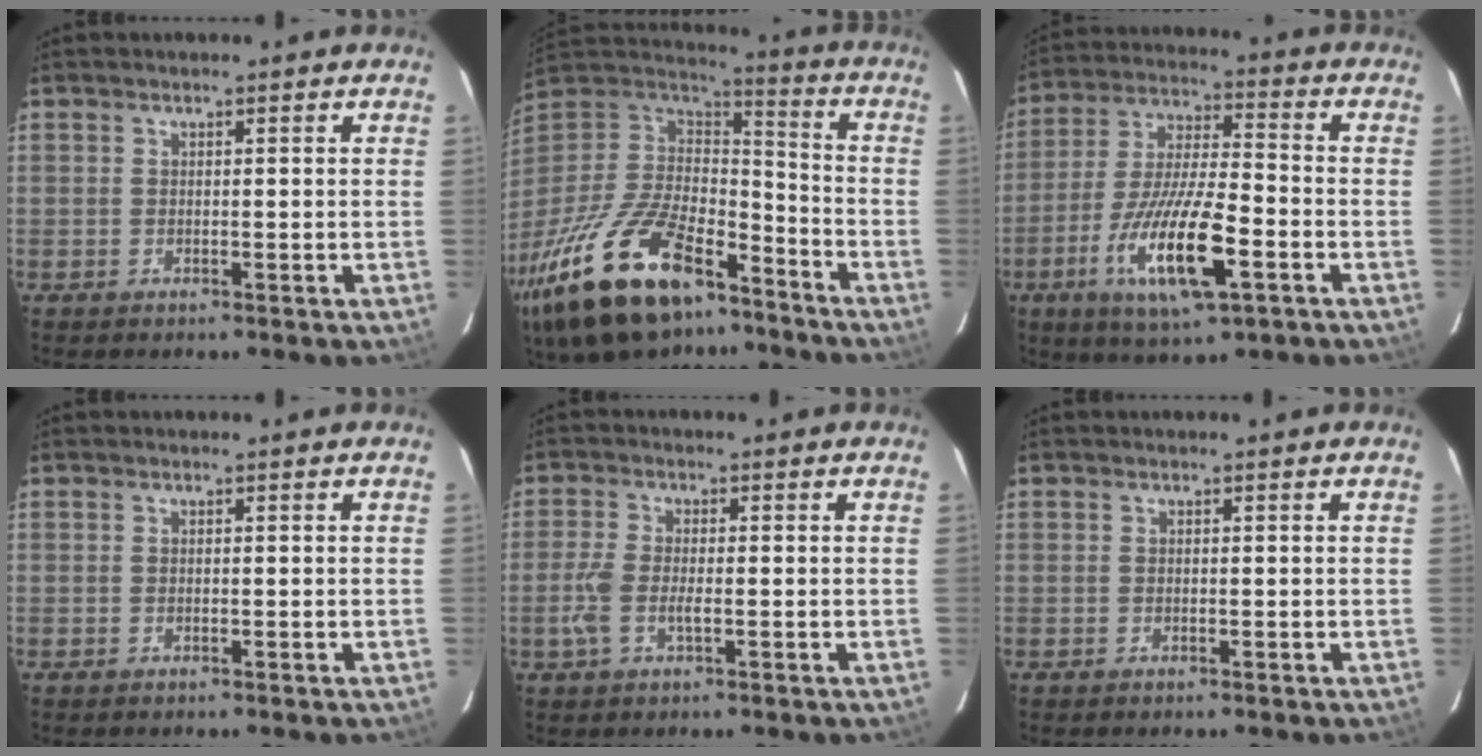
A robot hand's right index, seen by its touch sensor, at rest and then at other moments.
{"total": 31.5, "force": [-20.2, 13.9, 19.9], "torque": [-0.414, -0.037, -0.328]}
{"total": 17.2, "force": [-7.2, 4.1, 15.1], "torque": [-0.312, -0.025, -0.131]}
{"total": 0.0}
{"total": 4.8, "force": [-1.3, 1.9, 4.2], "torque": [-0.100, -0.001, -0.028]}
{"total": 0.0}